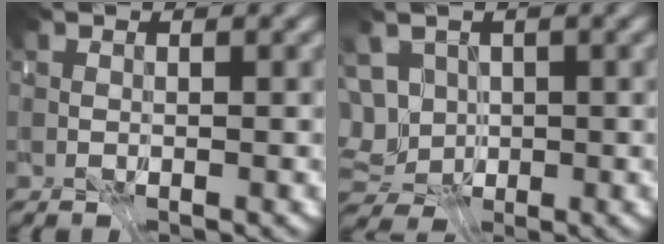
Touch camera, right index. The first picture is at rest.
{"total": 6.5, "force": [-0.3, 5.3, 3.7], "torque": [-0.067, 0.009, -0.030]}